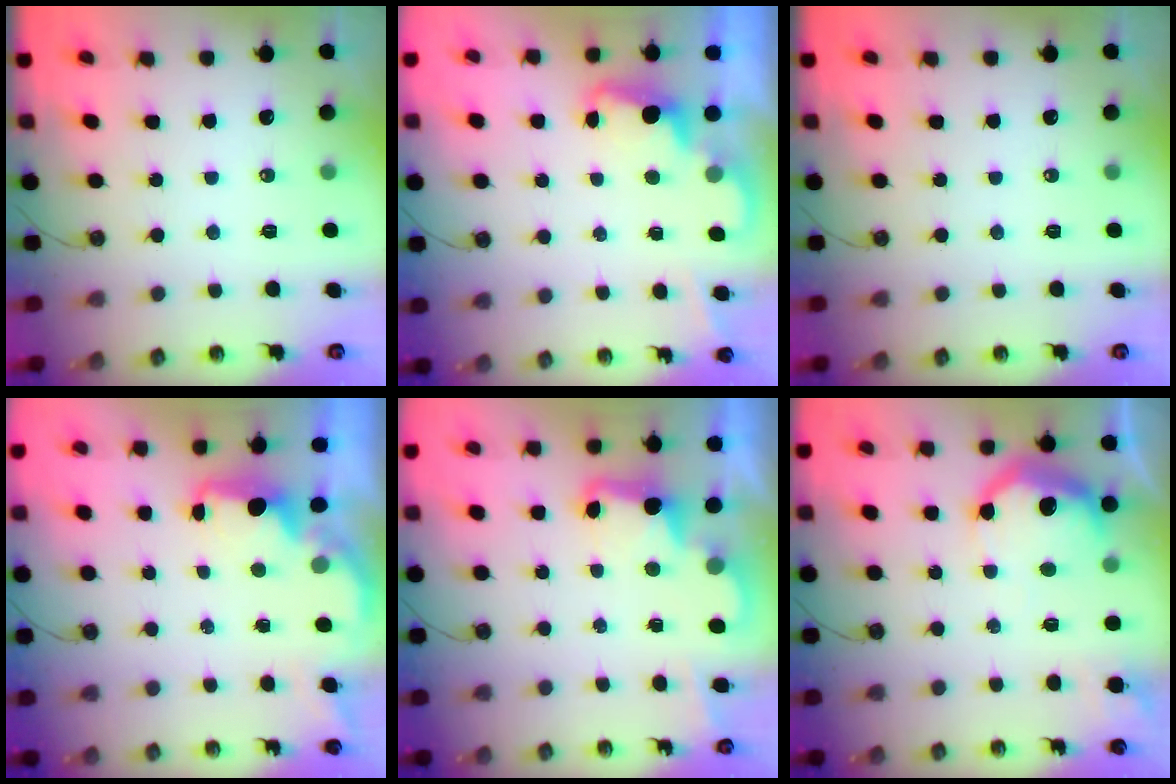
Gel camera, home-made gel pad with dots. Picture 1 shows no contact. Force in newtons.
{"total": 2.3, "press": 2.2, "slide": 0.5}
{"total": 0.0}
{"total": 2.1, "press": 2.0, "slide": 0.8}
{"total": 3.3, "press": 3.2, "slide": 0.7}
{"total": 13.1, "press": 13.1, "slide": 0.8}